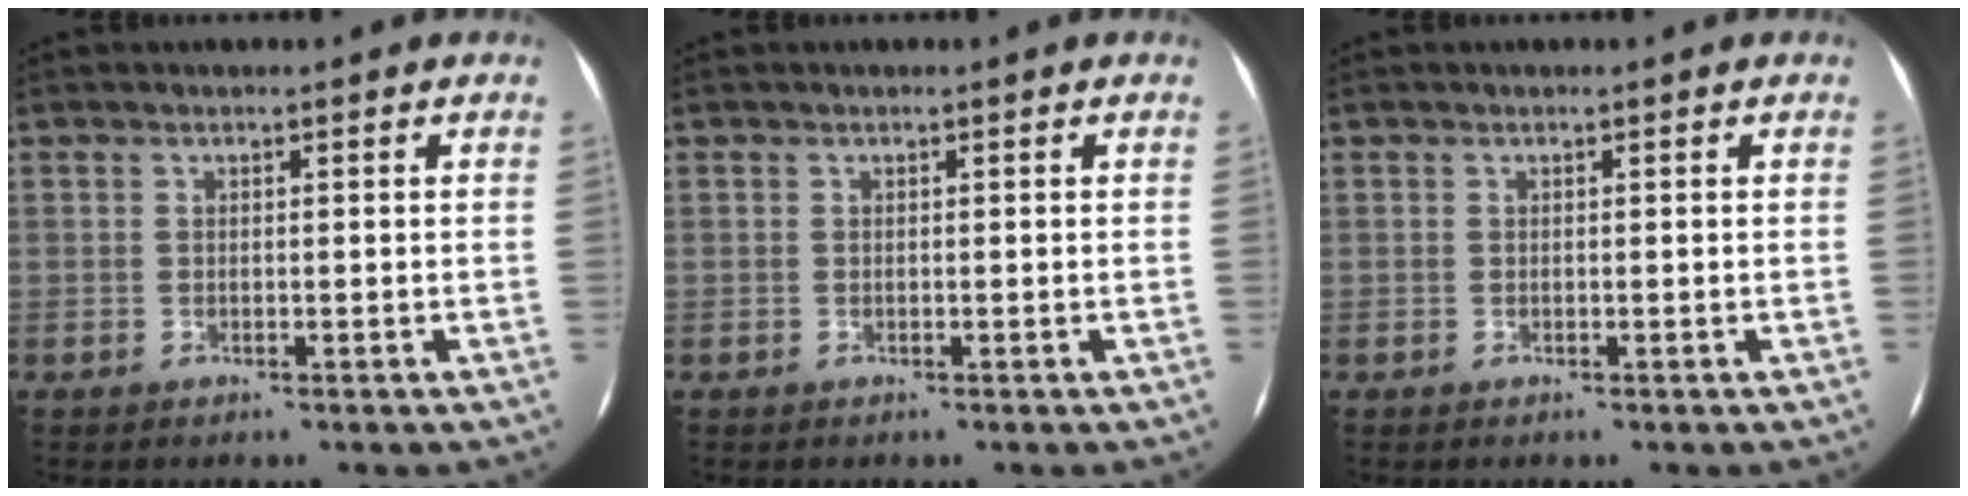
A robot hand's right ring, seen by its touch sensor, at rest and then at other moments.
{"total": 0.0}
{"total": 0.0}